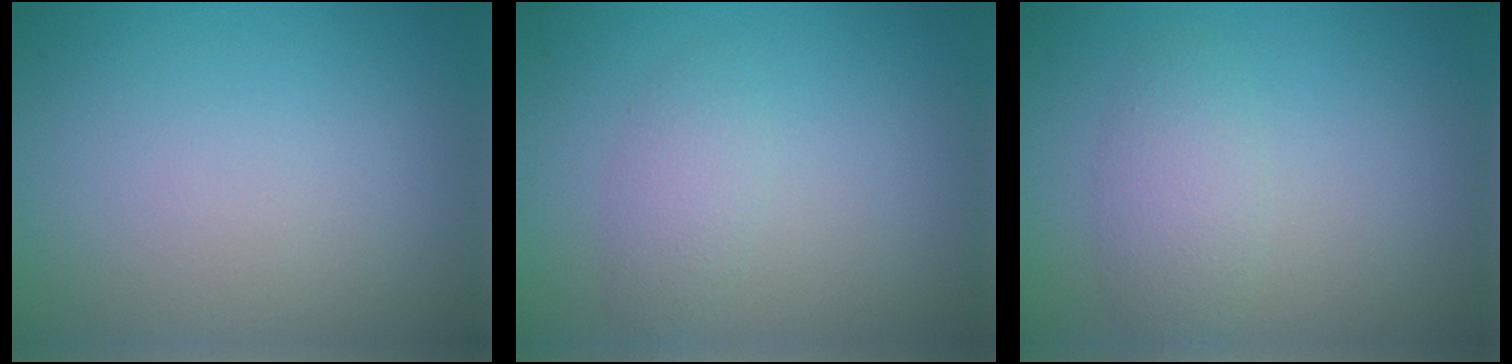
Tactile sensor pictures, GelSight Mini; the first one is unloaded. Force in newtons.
{"total": 1.7, "press": 1.7, "slide": 0.0}
{"total": 2.5, "press": 2.5, "slide": 0.1}